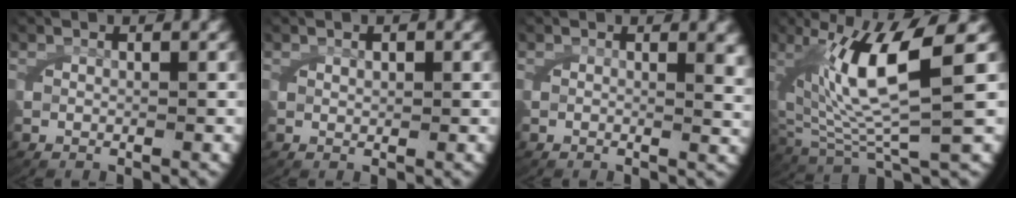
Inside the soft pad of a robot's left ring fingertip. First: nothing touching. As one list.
[{"total": 0.6, "force": [0.3, 0.2, 0.4], "torque": [-0.003, -0.004, 0.011]}, {"total": 1.4, "force": [0.7, 0.0, 1.2], "torque": [-0.022, -0.008, 0.012]}, {"total": 10.9, "force": [1.0, 4.9, 9.7], "torque": [-0.185, -0.016, 0.035]}]